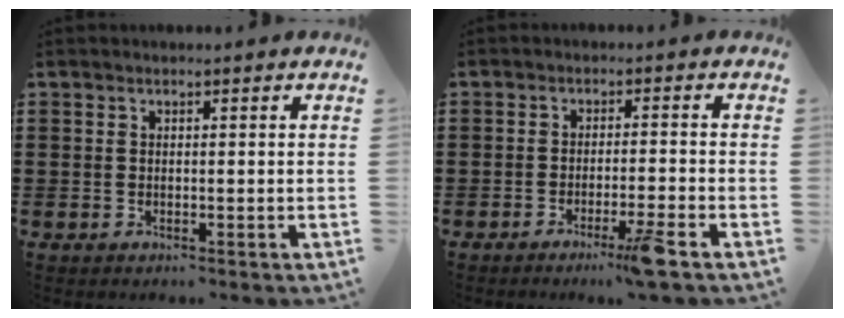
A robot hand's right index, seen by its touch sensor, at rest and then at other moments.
{"total": 4.7, "force": [-3.1, -0.7, 3.5], "torque": [-0.058, -0.016, -0.053]}